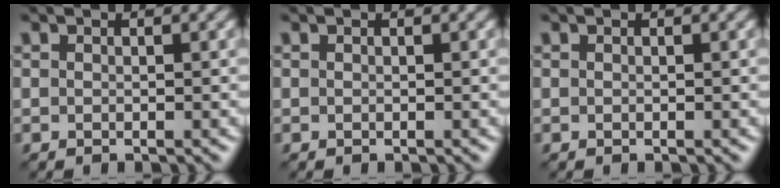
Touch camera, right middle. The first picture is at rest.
{"total": 0.0}
{"total": 0.0}